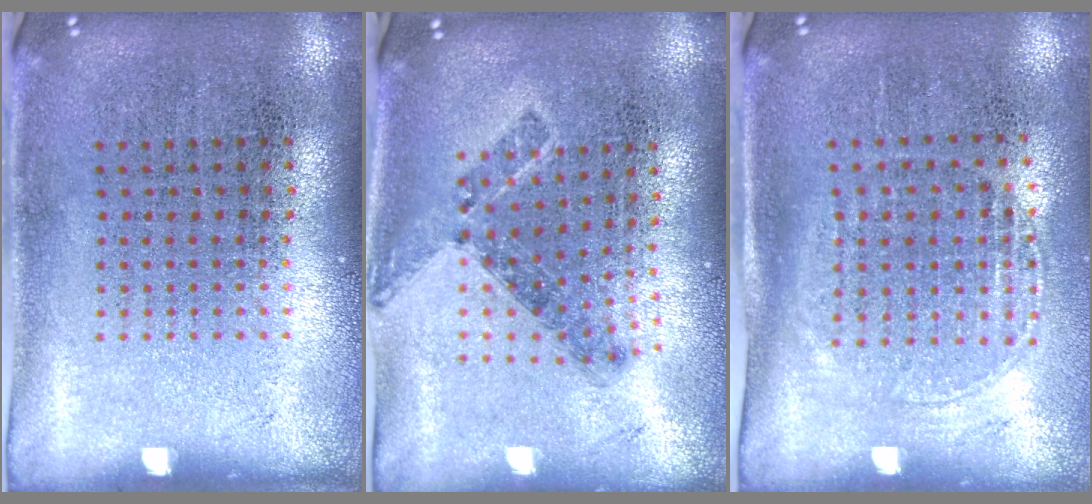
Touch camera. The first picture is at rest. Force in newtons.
{"total": 0.7, "press": 0.7, "slide": 0.3}
{"total": 1.4, "press": 1.2, "slide": 0.8}